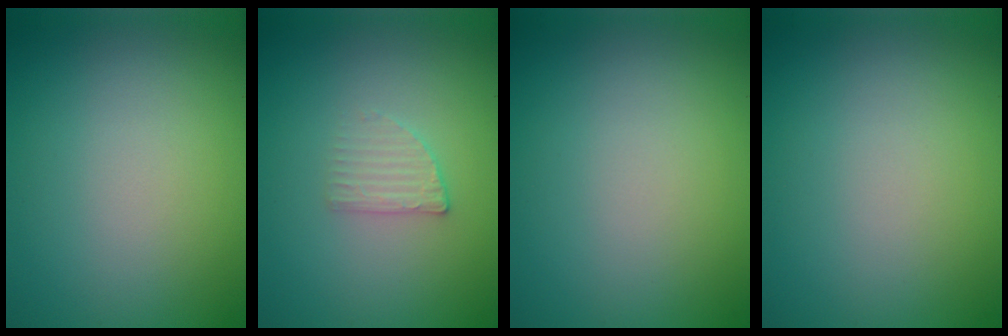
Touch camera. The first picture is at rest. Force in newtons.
{"total": 1.6, "press": 1.5, "slide": 0.3}
{"total": 0.0}
{"total": 0.0}